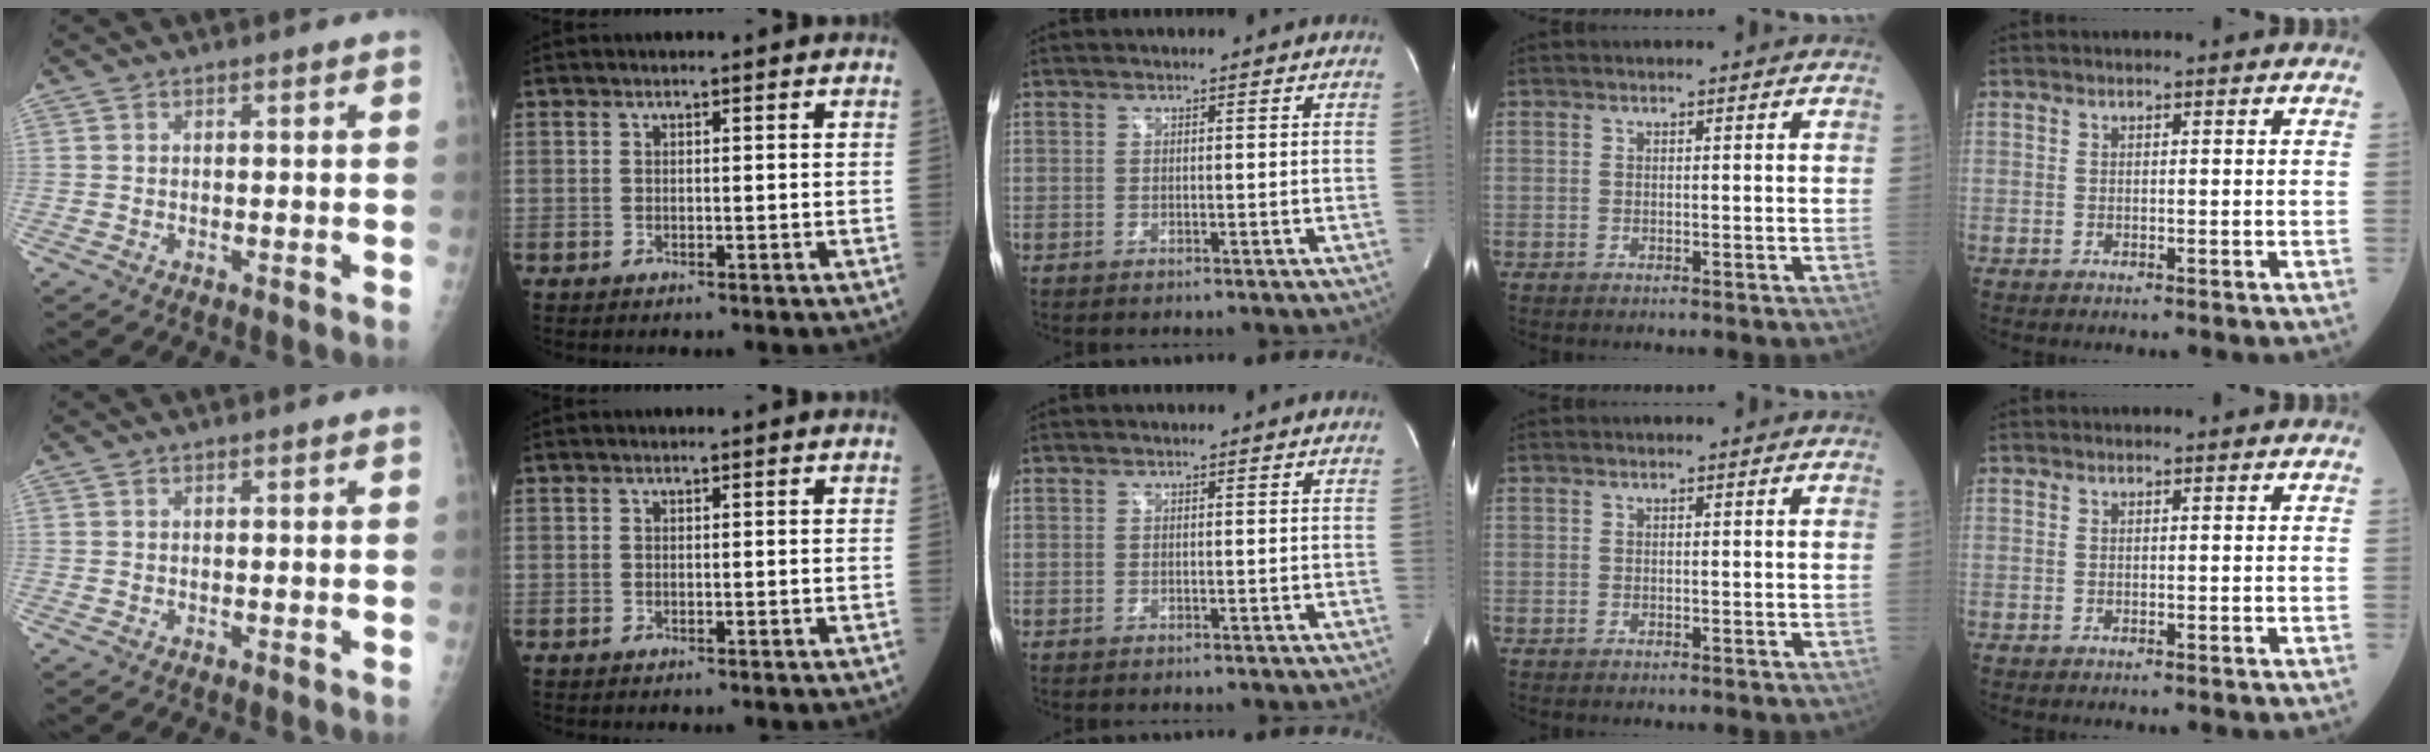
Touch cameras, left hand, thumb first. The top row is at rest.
{}